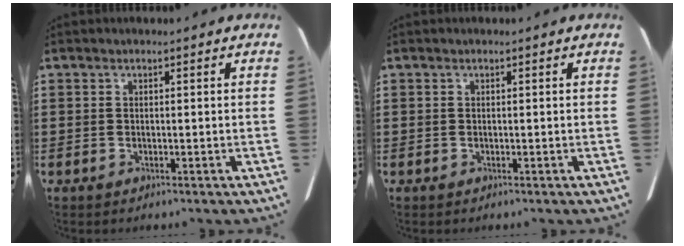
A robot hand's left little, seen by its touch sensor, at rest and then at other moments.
{"total": 0.0}